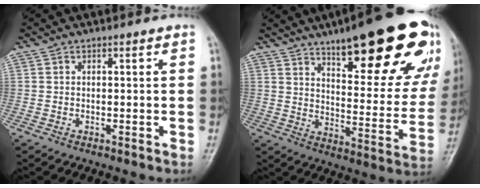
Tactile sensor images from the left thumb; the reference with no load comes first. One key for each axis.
{"total": 28.0, "fx": 16.6, "fy": 8.3, "fz": 21.0, "tx": -0.243, "ty": -0.054, "tz": 0.234}